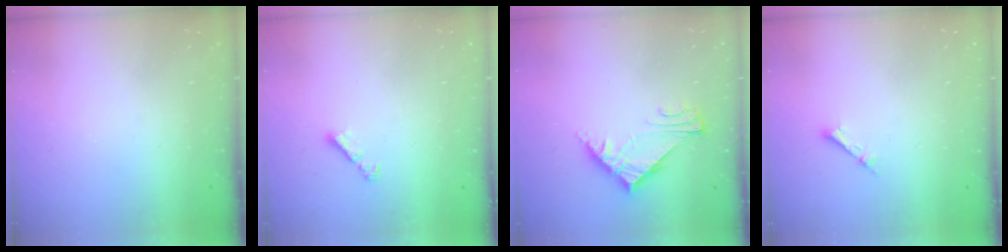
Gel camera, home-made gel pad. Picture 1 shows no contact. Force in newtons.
{"total": 2.8, "press": 2.8, "slide": 0.7}
{"total": 6.6, "press": 6.6, "slide": 0.4}
{"total": 2.1, "press": 2.1, "slide": 0.3}